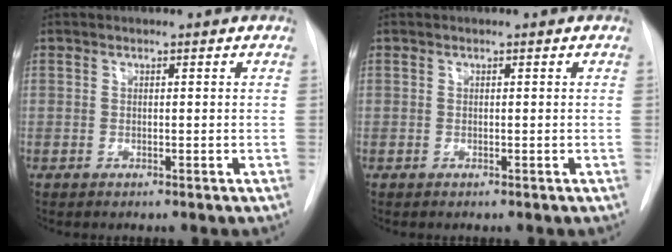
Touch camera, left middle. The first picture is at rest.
{"total": 0.0}